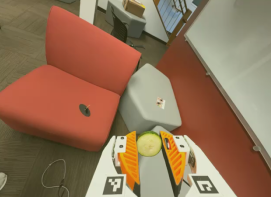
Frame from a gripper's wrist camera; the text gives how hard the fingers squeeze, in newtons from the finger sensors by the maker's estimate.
{"total": 7.9, "left": 8.6, "right": 7.3}